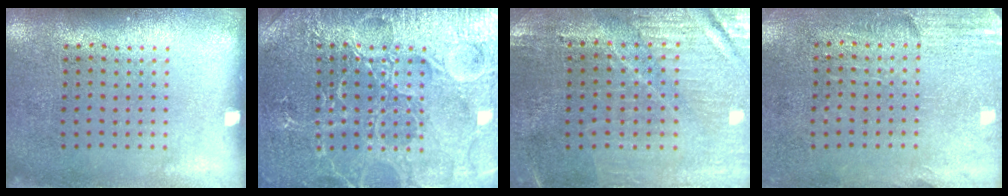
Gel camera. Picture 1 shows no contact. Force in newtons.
{"total": 5.0, "press": 5.0, "slide": 0.7}
{"total": 1.3, "press": 1.3, "slide": 0.2}
{"total": 2.7, "press": 2.4, "slide": 1.4}